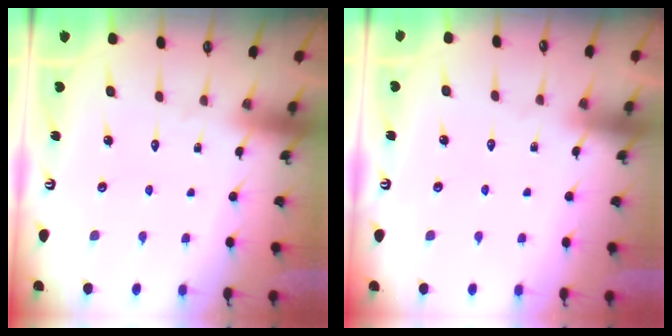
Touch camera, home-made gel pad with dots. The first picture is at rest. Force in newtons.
{"total": 1.7, "press": 1.7, "slide": 0.4}